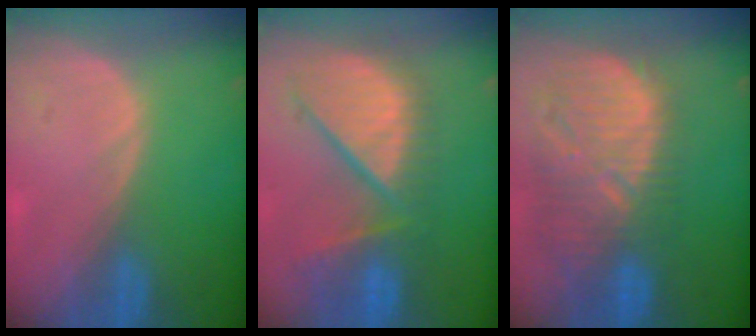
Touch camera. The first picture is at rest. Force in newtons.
{"total": 11.5, "press": 10.4, "slide": 5.0}
{"total": 12.8, "press": 11.3, "slide": 6.2}